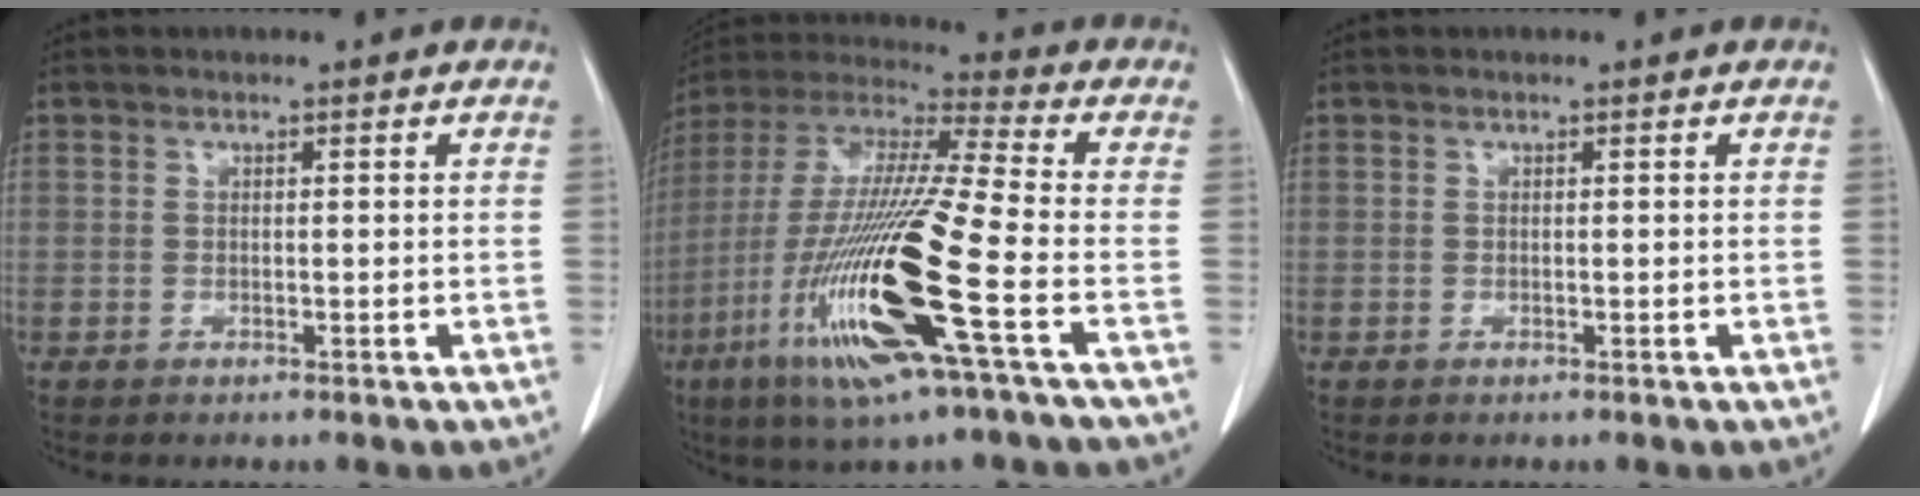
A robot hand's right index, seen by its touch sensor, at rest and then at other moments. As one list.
[{"total": 21.8, "force": [-7.7, 0.8, 20.4], "torque": [-0.440, -0.037, -0.152]}, {"total": 0.0}]